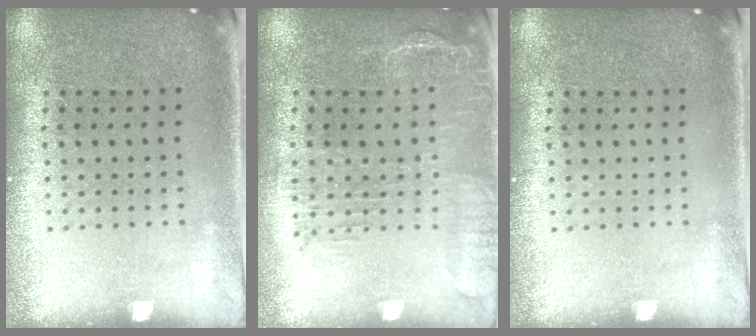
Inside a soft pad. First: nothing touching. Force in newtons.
{"total": 1.7, "press": 1.4, "slide": 1.0}
{"total": 0.0}